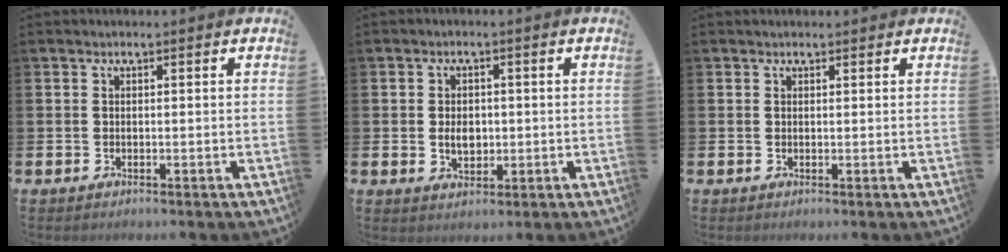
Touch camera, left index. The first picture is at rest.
{"total": 3.1, "force": [0.2, 2.1, 2.2], "torque": [-0.021, -0.002, -0.003]}
{"total": 1.0, "force": [0.9, 0.3, 0.2], "torque": [0.012, -0.002, 0.013]}